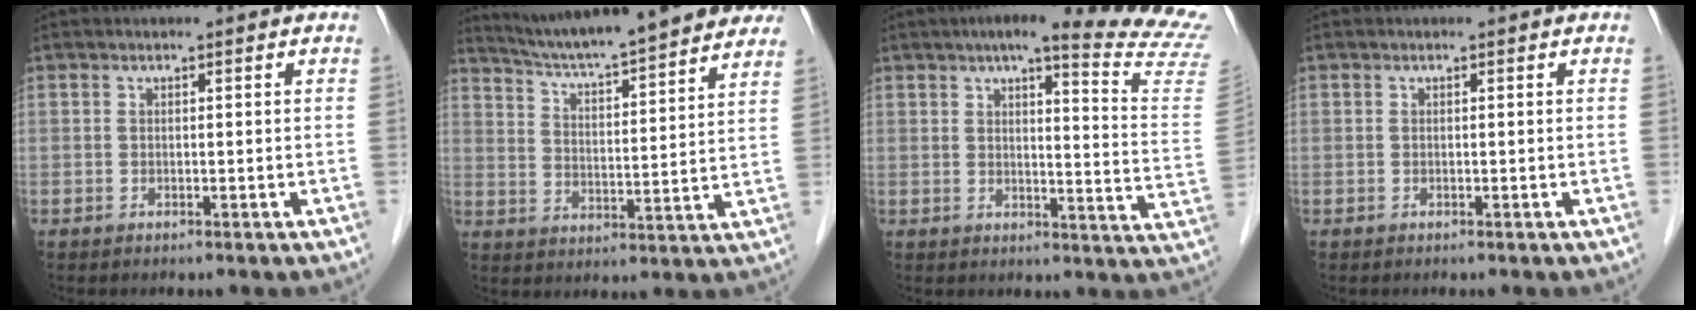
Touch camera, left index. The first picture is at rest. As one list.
[{"total": 22.2, "force": [19.5, 2.1, 10.3], "torque": [-0.158, 0.007, 0.268]}, {"total": 19.9, "force": [17.8, 0.4, 8.8], "torque": [-0.106, -0.070, 0.192]}, {"total": 0.0}]